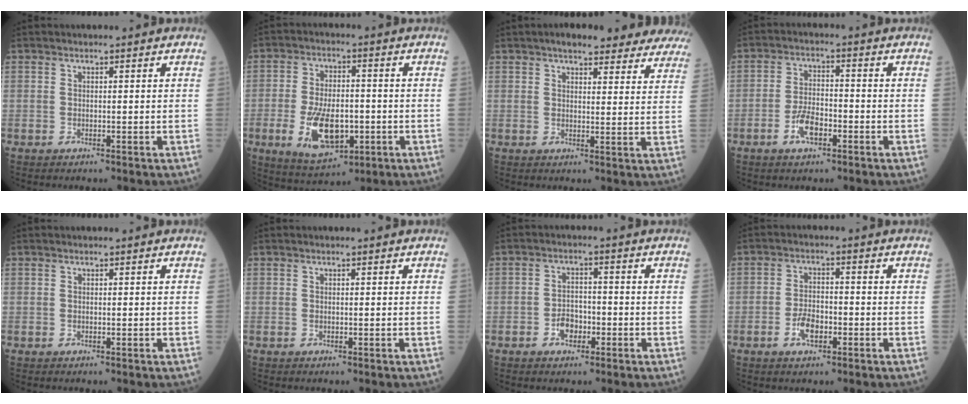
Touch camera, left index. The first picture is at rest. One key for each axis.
{"total": 10.9, "fx": -3.1, "fy": 5.3, "fz": 9.0, "tx": -0.177, "ty": -0.006, "tz": -0.043}
{"total": 17.5, "fx": 15.5, "fy": 4.2, "fz": 6.9, "tx": -0.060, "ty": 0.011, "tz": 0.168}
{"total": 5.0, "fx": -2.5, "fy": 2.0, "fz": 3.9, "tx": -0.081, "ty": 0.002, "tz": -0.049}
{"total": 0.0}
{"total": 0.0}
{"total": 3.5, "fx": -1.7, "fy": 2.3, "fz": 2.1, "tx": -0.038, "ty": 0.006, "tz": -0.031}
{"total": 4.0, "fx": -1.8, "fy": 1.9, "fz": 3.1, "tx": -0.062, "ty": 0.002, "tz": -0.035}